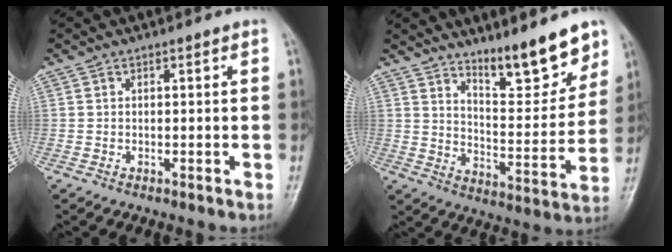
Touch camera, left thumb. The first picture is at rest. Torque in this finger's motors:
{"motor_torque": [0.48, 0.34, -0.09, -0.54, 0.13]}